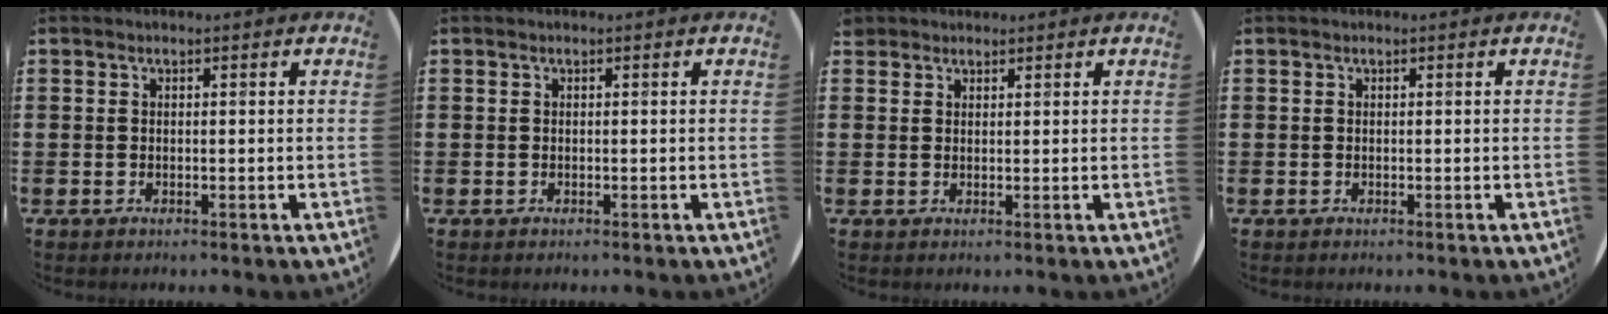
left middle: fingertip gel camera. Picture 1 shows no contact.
{"total": 0.0}
{"total": 1.3, "force": [1.2, 0.5, -0.1], "torque": [0.000, 0.003, 0.024]}
{"total": 0.0}